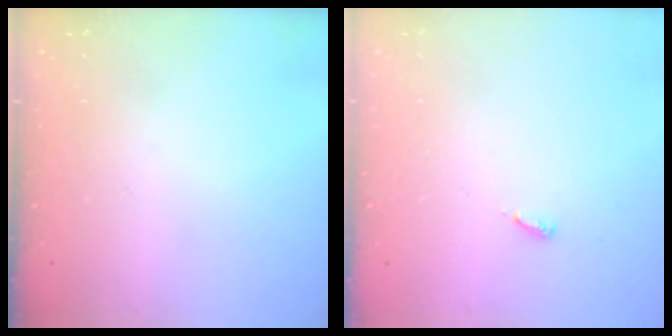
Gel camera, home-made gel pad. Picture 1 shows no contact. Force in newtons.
{"total": 2.9, "press": 2.9, "slide": 0.2}